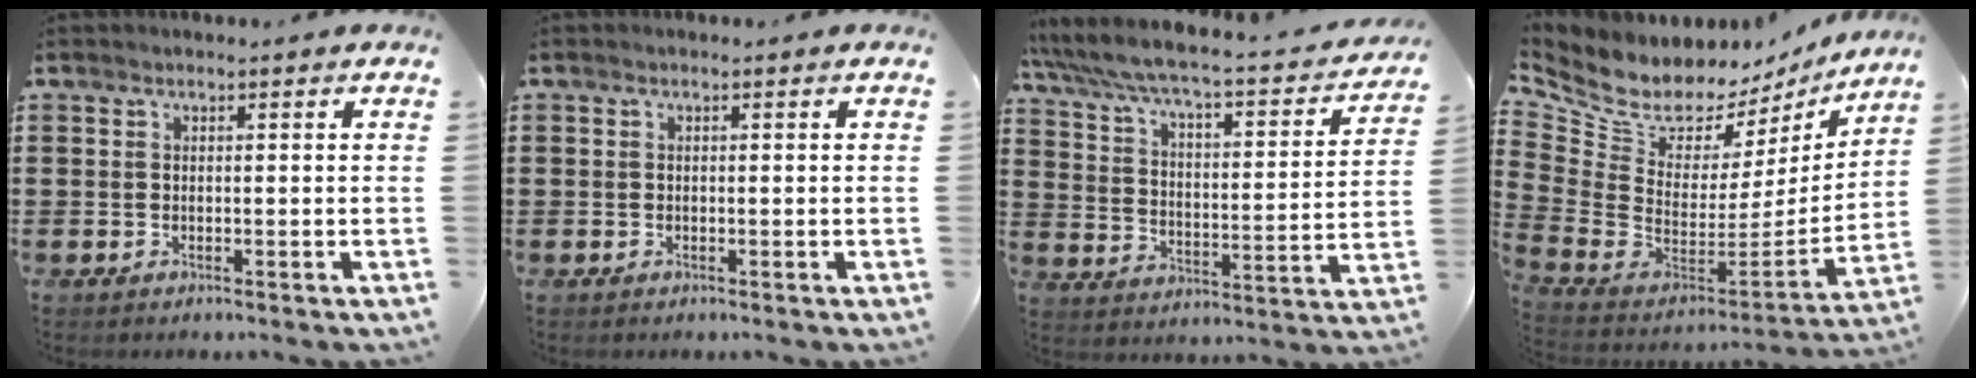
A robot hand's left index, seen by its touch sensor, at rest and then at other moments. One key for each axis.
{"total": 0.0}
{"total": 4.4, "fx": 3.5, "fy": 0.5, "fz": 2.6, "tx": -0.069, "ty": -0.040, "tz": 0.050}
{"total": 7.8, "fx": 7.0, "fy": 3.1, "fz": 1.4, "tx": -0.086, "ty": -0.074, "tz": 0.122}